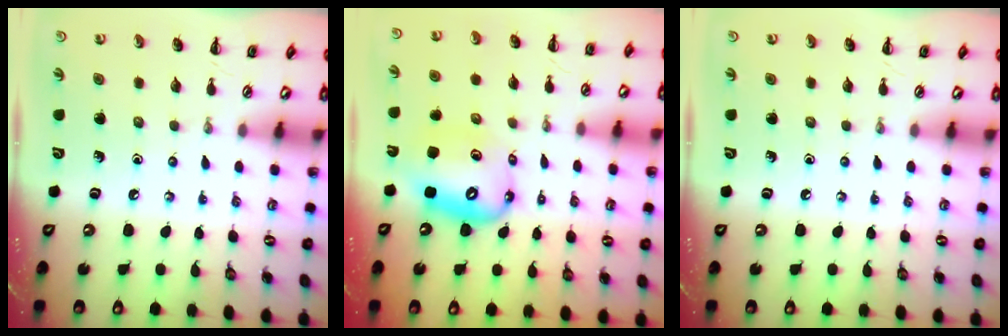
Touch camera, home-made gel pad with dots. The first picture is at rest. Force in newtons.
{"total": 12.5, "press": 12.1, "slide": 3.1}
{"total": 0.0}